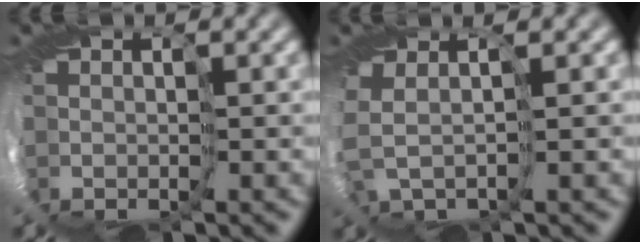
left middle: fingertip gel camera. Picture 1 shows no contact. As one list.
[{"total": 1.0, "force": [-0.7, 0.3, 0.7], "torque": [-0.034, -0.007, -0.021]}]